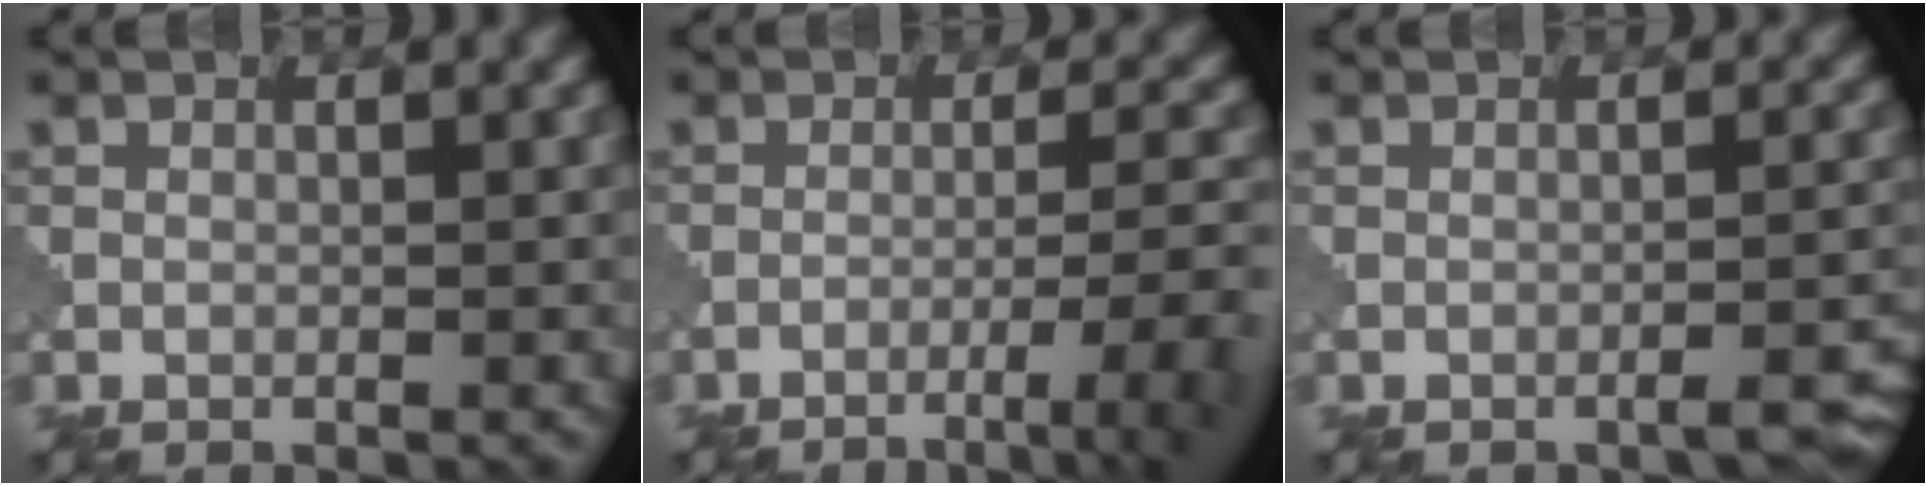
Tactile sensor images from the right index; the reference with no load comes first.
{"total": 7.1, "force": [-4.3, 1.3, 5.5], "torque": [-0.077, 0.001, -0.053]}
{"total": 3.2, "force": [-2.1, 0.8, 2.2], "torque": [-0.024, 0.006, -0.032]}